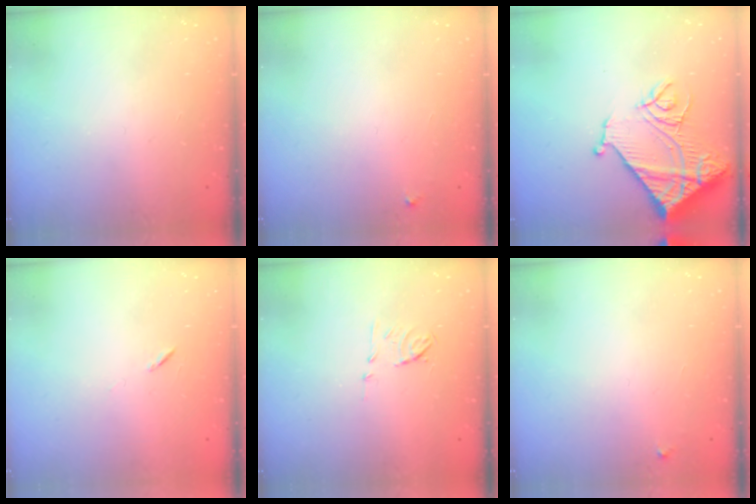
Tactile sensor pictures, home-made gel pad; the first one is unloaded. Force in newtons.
{"total": 2.3, "press": 2.3, "slide": 0.2}
{"total": 16.9, "press": 16.9, "slide": 1.6}
{"total": 5.8, "press": 5.4, "slide": 2.1}
{"total": 5.8, "press": 5.7, "slide": 1.1}
{"total": 2.3, "press": 2.3, "slide": 0.2}